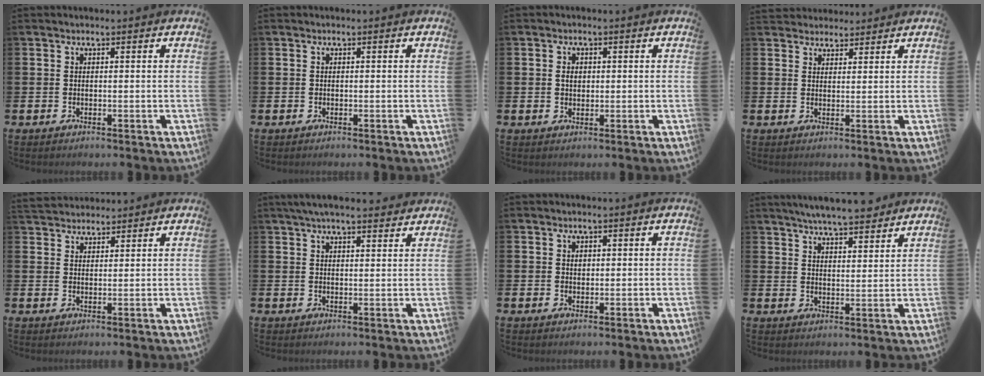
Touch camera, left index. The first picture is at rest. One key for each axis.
{"total": 0.0}
{"total": 1.7, "fx": 0.3, "fy": 1.2, "fz": 1.1, "tx": -0.006, "ty": 0.001, "tz": -0.001}
{"total": 2.8, "fx": 2.6, "fy": 1.0, "fz": -0.2, "tx": -0.002, "ty": -0.007, "tz": 0.048}
{"total": 3.2, "fx": 3.1, "fy": 0.9, "fz": 0.1, "tx": -0.010, "ty": -0.011, "tz": 0.058}
{"total": 4.1, "fx": 3.7, "fy": 0.7, "fz": 1.8, "tx": -0.041, "ty": -0.007, "tz": 0.067}
{"total": 0.8, "fx": 0.4, "fy": 0.6, "fz": 0.3, "tx": 0.010, "ty": -0.003, "tz": 0.004}
{"total": 5.9, "fx": 5.7, "fy": 0.4, "fz": 1.4, "tx": -0.042, "ty": -0.026, "tz": 0.103}